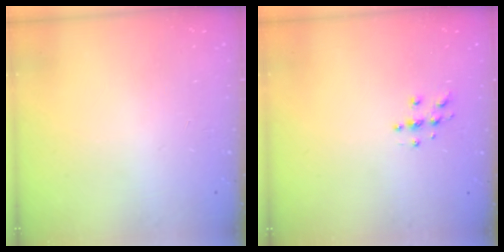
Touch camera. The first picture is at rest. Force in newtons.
{"total": 5.2, "press": 5.1, "slide": 0.5}